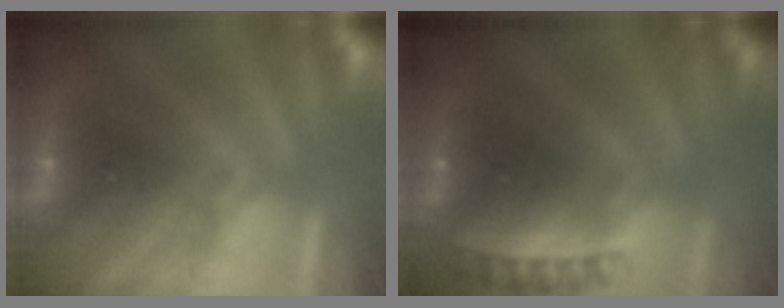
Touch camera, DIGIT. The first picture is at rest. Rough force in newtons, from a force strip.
{"total": 2.6}